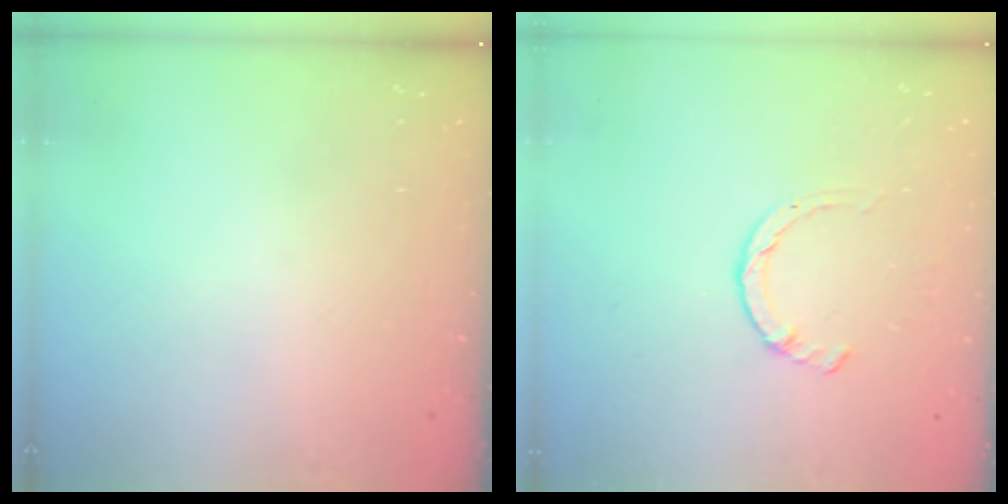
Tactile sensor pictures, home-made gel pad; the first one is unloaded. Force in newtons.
{"total": 1.4, "press": 1.4, "slide": 0.3}